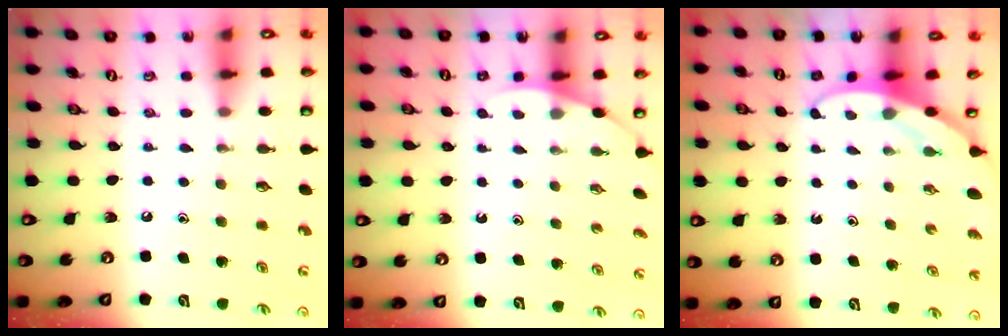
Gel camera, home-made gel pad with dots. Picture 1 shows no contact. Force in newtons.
{"total": 2.0, "press": 2.0, "slide": 0.0}
{"total": 3.4, "press": 3.4, "slide": 0.2}